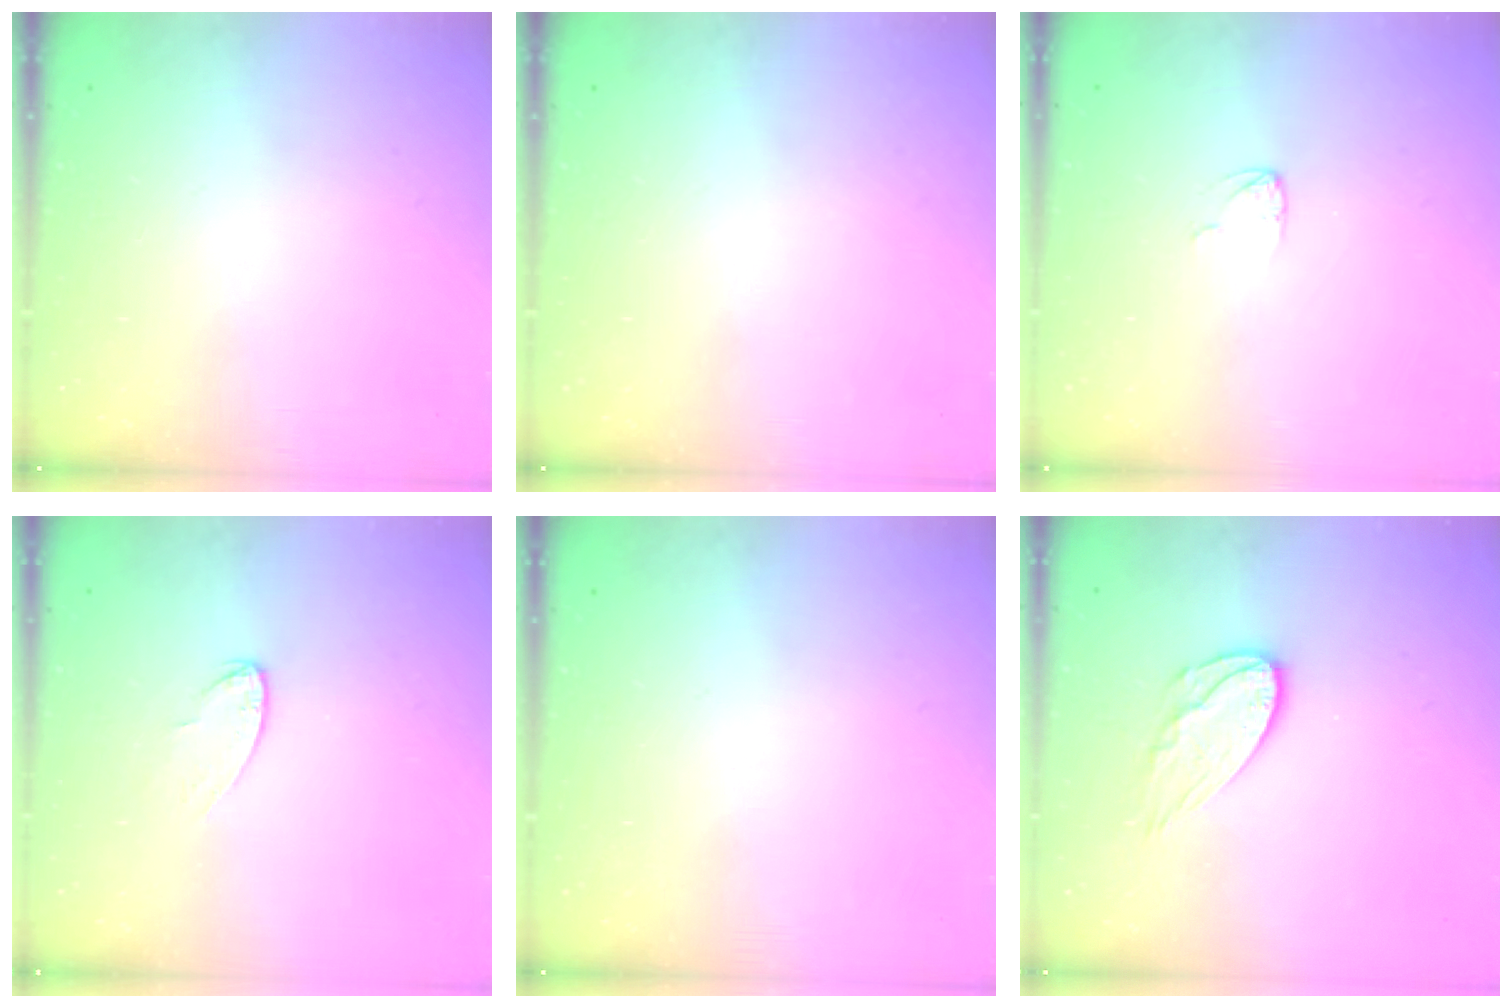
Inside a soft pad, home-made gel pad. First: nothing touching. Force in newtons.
{"total": 0.0}
{"total": 3.0, "press": 2.9, "slide": 0.3}
{"total": 4.9, "press": 4.9, "slide": 0.5}
{"total": 0.0}
{"total": 9.4, "press": 9.4, "slide": 0.2}